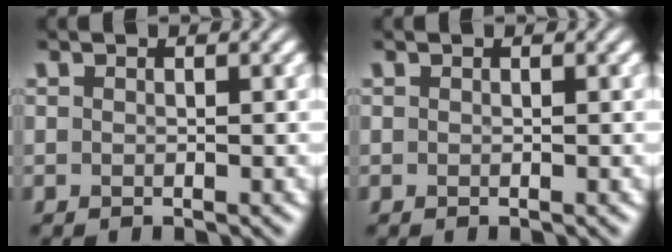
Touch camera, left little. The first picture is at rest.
{"total": 0.0}